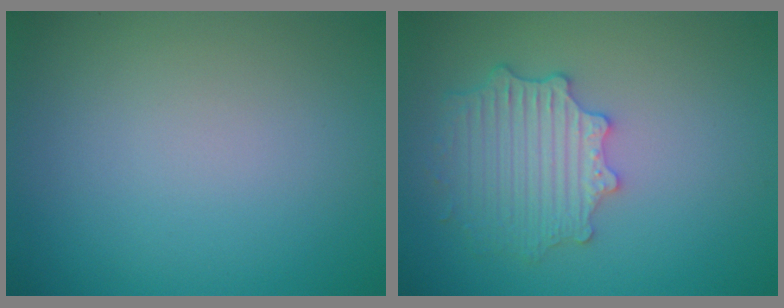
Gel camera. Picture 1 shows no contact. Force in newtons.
{"total": 4.5, "press": 3.8, "slide": 2.4}